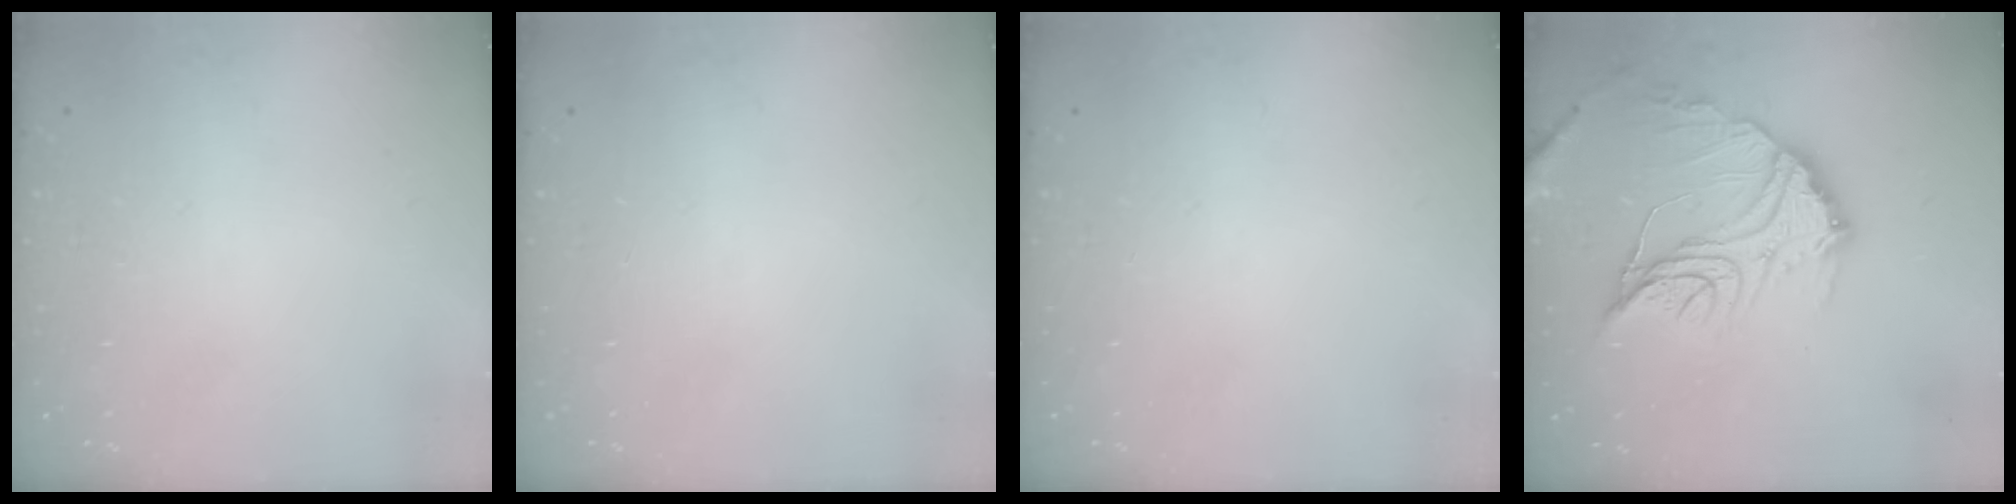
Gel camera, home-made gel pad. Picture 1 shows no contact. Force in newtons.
{"total": 0.0}
{"total": 0.0}
{"total": 19.4, "press": 19.3, "slide": 1.8}